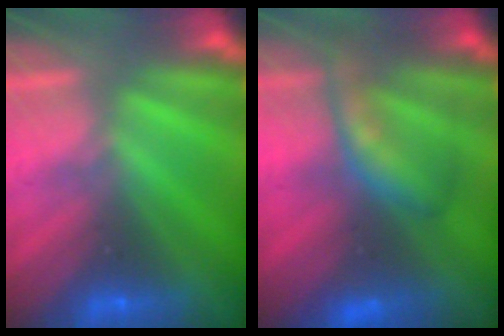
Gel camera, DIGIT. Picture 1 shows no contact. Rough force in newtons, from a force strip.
{"total": 9.1}